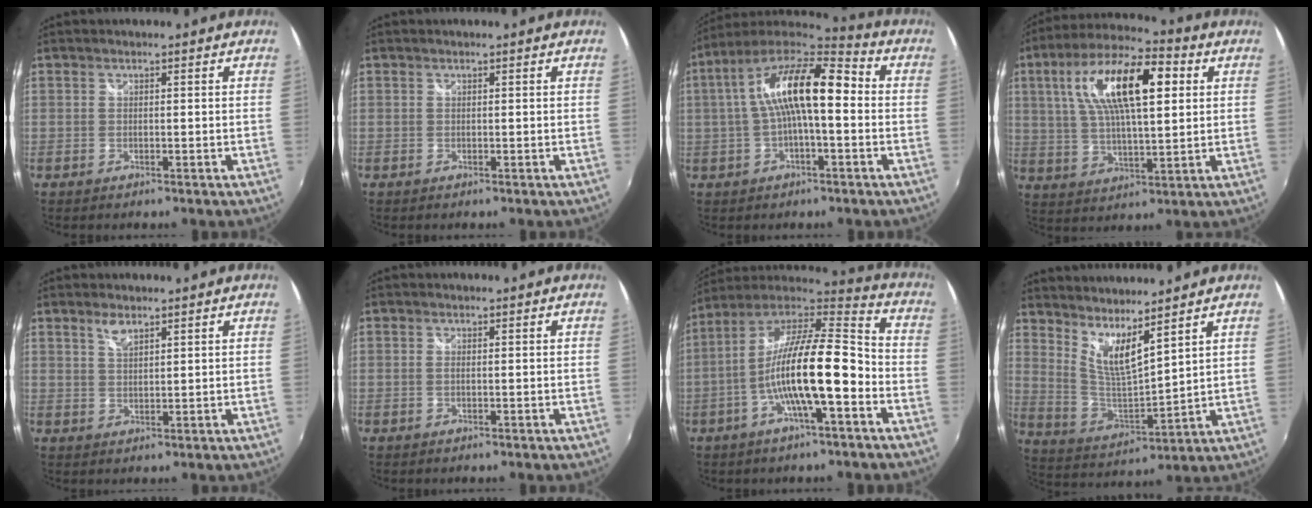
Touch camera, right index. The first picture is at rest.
{"total": 0.0}
{"total": 15.7, "force": [1.0, 4.9, 14.8], "torque": [-0.270, 0.026, 0.006]}
{"total": 17.9, "force": [5.5, 6.4, 15.8], "torque": [-0.286, 0.027, 0.092]}
{"total": 2.8, "force": [2.0, 1.0, 1.7], "torque": [-0.029, 0.001, 0.036]}
{"total": 0.7, "force": [-0.1, 0.1, 0.7], "torque": [-0.015, 0.000, -0.004]}
{"total": 17.9, "force": [-5.3, 3.5, 16.7], "torque": [-0.297, -0.006, -0.100]}
{"total": 9.5, "force": [7.1, 1.2, 6.1], "torque": [-0.108, -0.019, 0.137]}